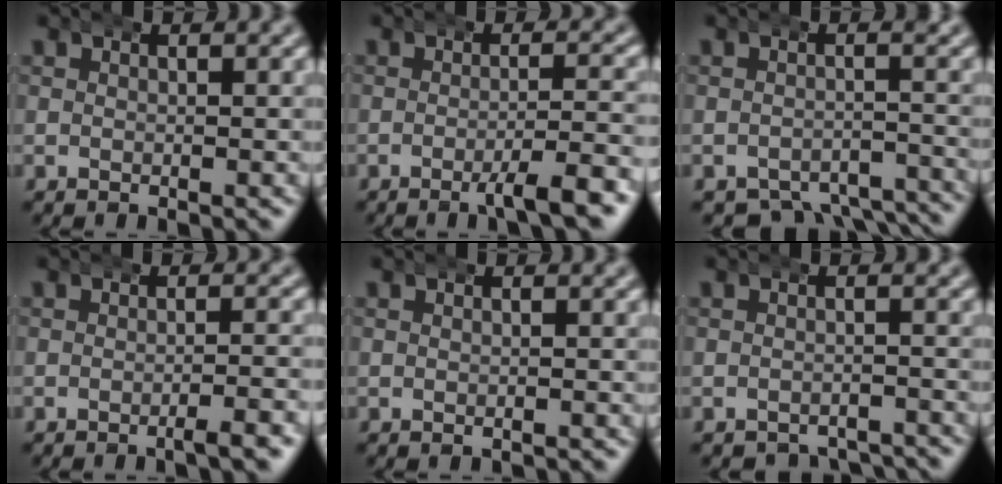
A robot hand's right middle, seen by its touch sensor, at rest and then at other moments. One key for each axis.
{"total": 3.6, "fx": -2.2, "fy": 0.1, "fz": 2.9, "tx": -0.043, "ty": 0.000, "tz": -0.038}
{"total": 7.5, "fx": -6.7, "fy": 2.5, "fz": 2.2, "tx": -0.011, "ty": -0.019, "tz": -0.104}
{"total": 1.9, "fx": -1.4, "fy": -0.1, "fz": 1.3, "tx": -0.017, "ty": 0.005, "tz": -0.026}
{"total": 0.7, "fx": -0.7, "fy": 0.1, "fz": 0.1, "tx": -0.007, "ty": -0.003, "tz": -0.008}
{"total": 3.9, "fx": -3.8, "fy": 0.6, "fz": 0.3, "tx": 0.003, "ty": -0.011, "tz": -0.059}